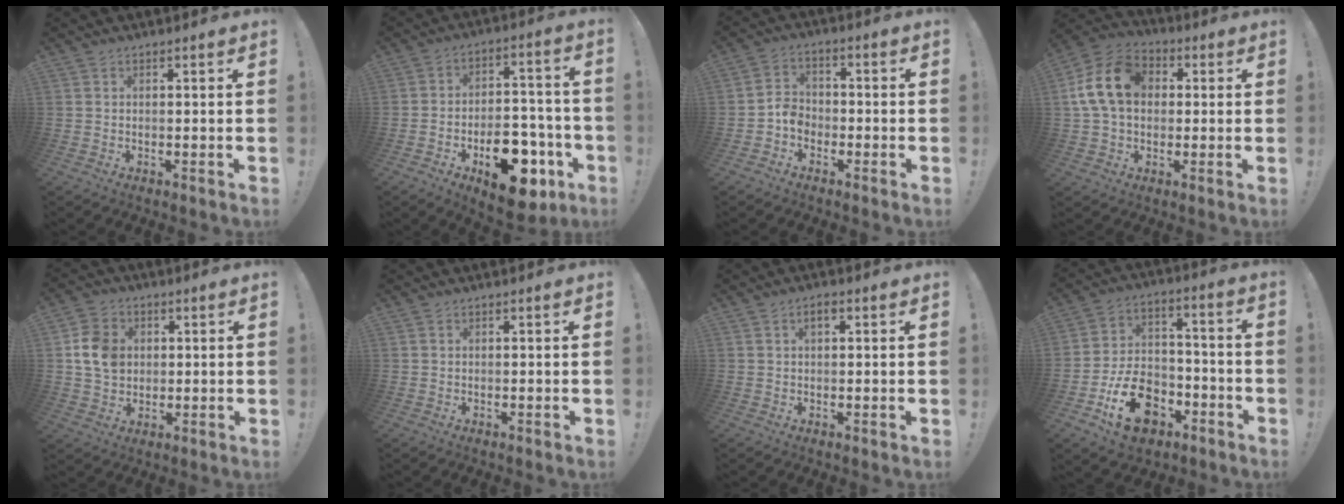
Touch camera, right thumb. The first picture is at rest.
{"total": 16.7, "force": [-8.5, 9.4, 10.9], "torque": [-0.130, 0.078, -0.121]}
{"total": 5.7, "force": [-3.3, 4.0, 2.2], "torque": [-0.041, 0.023, -0.059]}
{"total": 16.0, "force": [2.6, 12.1, 10.2], "torque": [-0.192, 0.013, 0.052]}
{"total": 10.2, "force": [1.6, 8.7, 5.1], "torque": [-0.081, 0.005, 0.034]}
{"total": 0.0}
{"total": 2.3, "force": [0.8, 1.0, 1.8], "torque": [-0.031, 0.004, 0.012]}
{"total": 17.6, "force": [-8.9, 11.7, 9.6], "torque": [-0.147, 0.070, -0.143]}